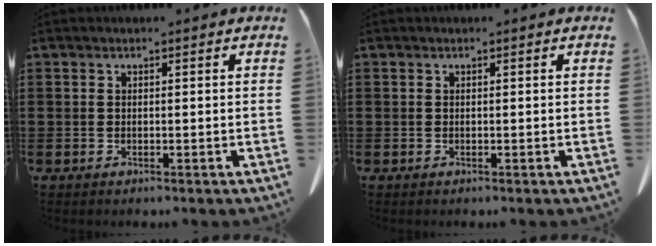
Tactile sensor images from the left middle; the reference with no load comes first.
{"total": 0.0}